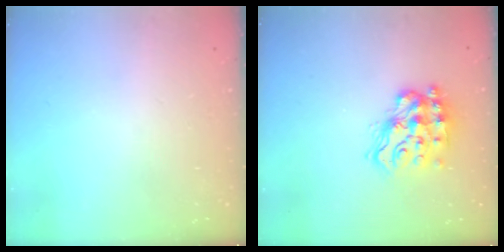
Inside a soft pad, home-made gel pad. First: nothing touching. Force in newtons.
{"total": 15.1, "press": 15.0, "slide": 1.1}